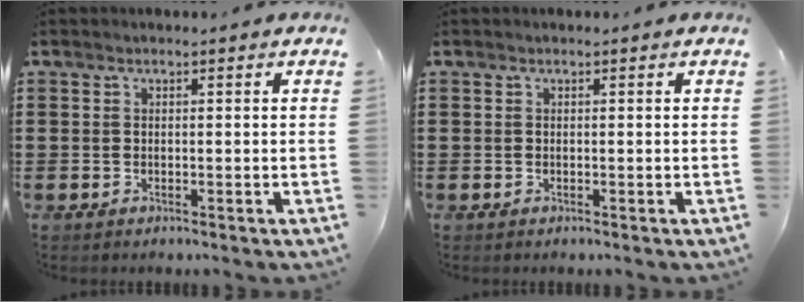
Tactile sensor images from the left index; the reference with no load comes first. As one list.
[{"total": 0.0}]